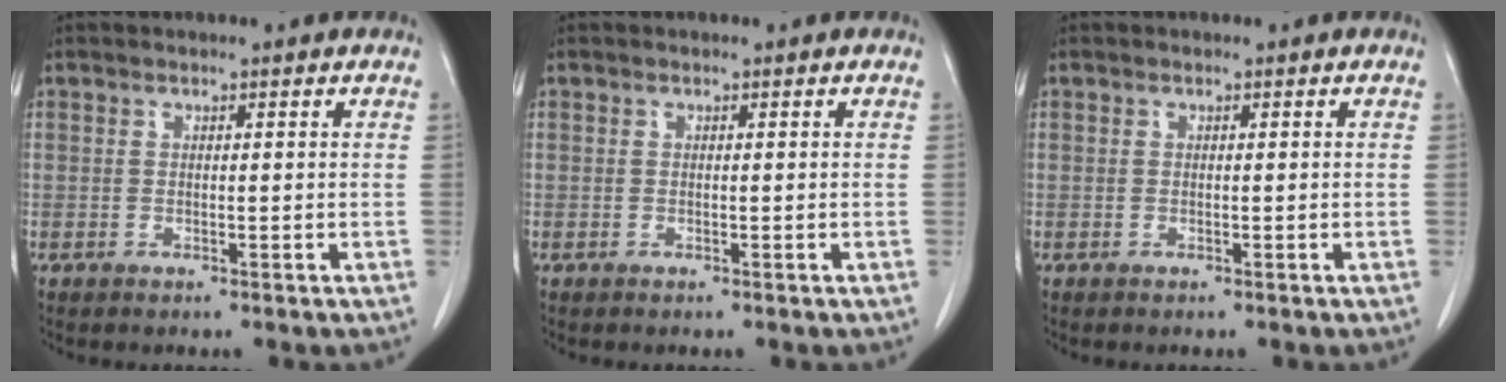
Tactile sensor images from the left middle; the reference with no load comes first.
{"total": 0.0}
{"total": 0.0}